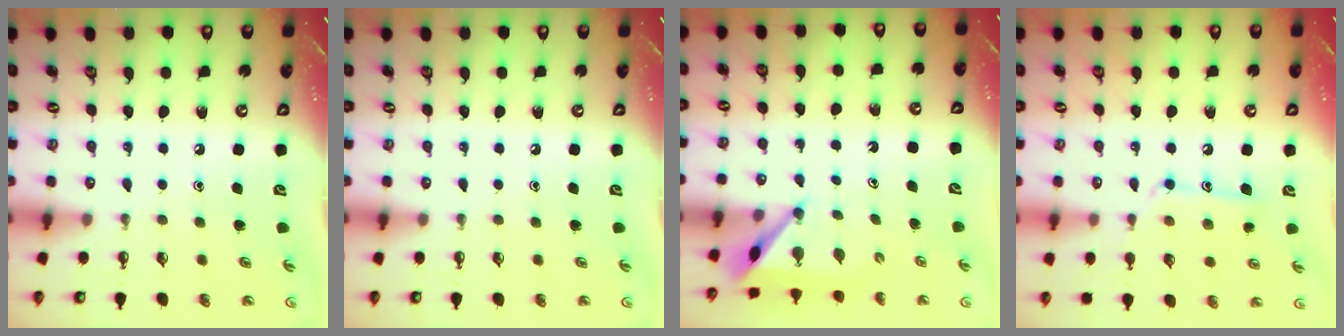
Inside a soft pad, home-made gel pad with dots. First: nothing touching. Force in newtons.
{"total": 0.0}
{"total": 5.5, "press": 5.5, "slide": 0.4}
{"total": 11.1, "press": 11.1, "slide": 0.4}